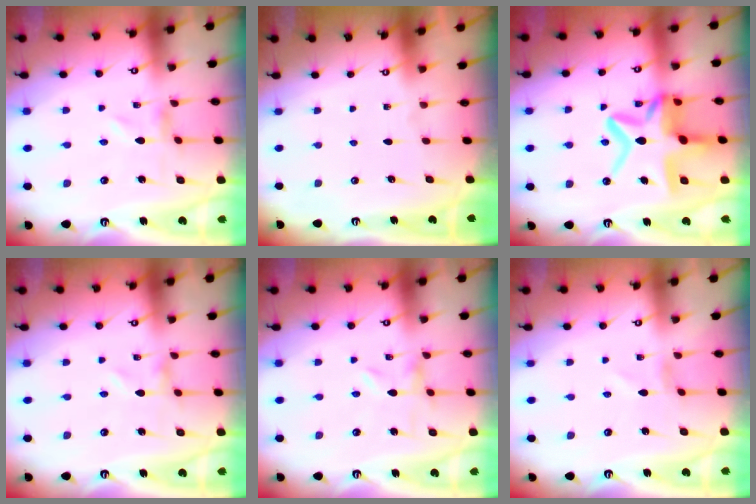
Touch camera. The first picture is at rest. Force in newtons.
{"total": 0.0}
{"total": 16.8, "press": 16.7, "slide": 1.8}
{"total": 0.0}
{"total": 0.0}
{"total": 0.0}